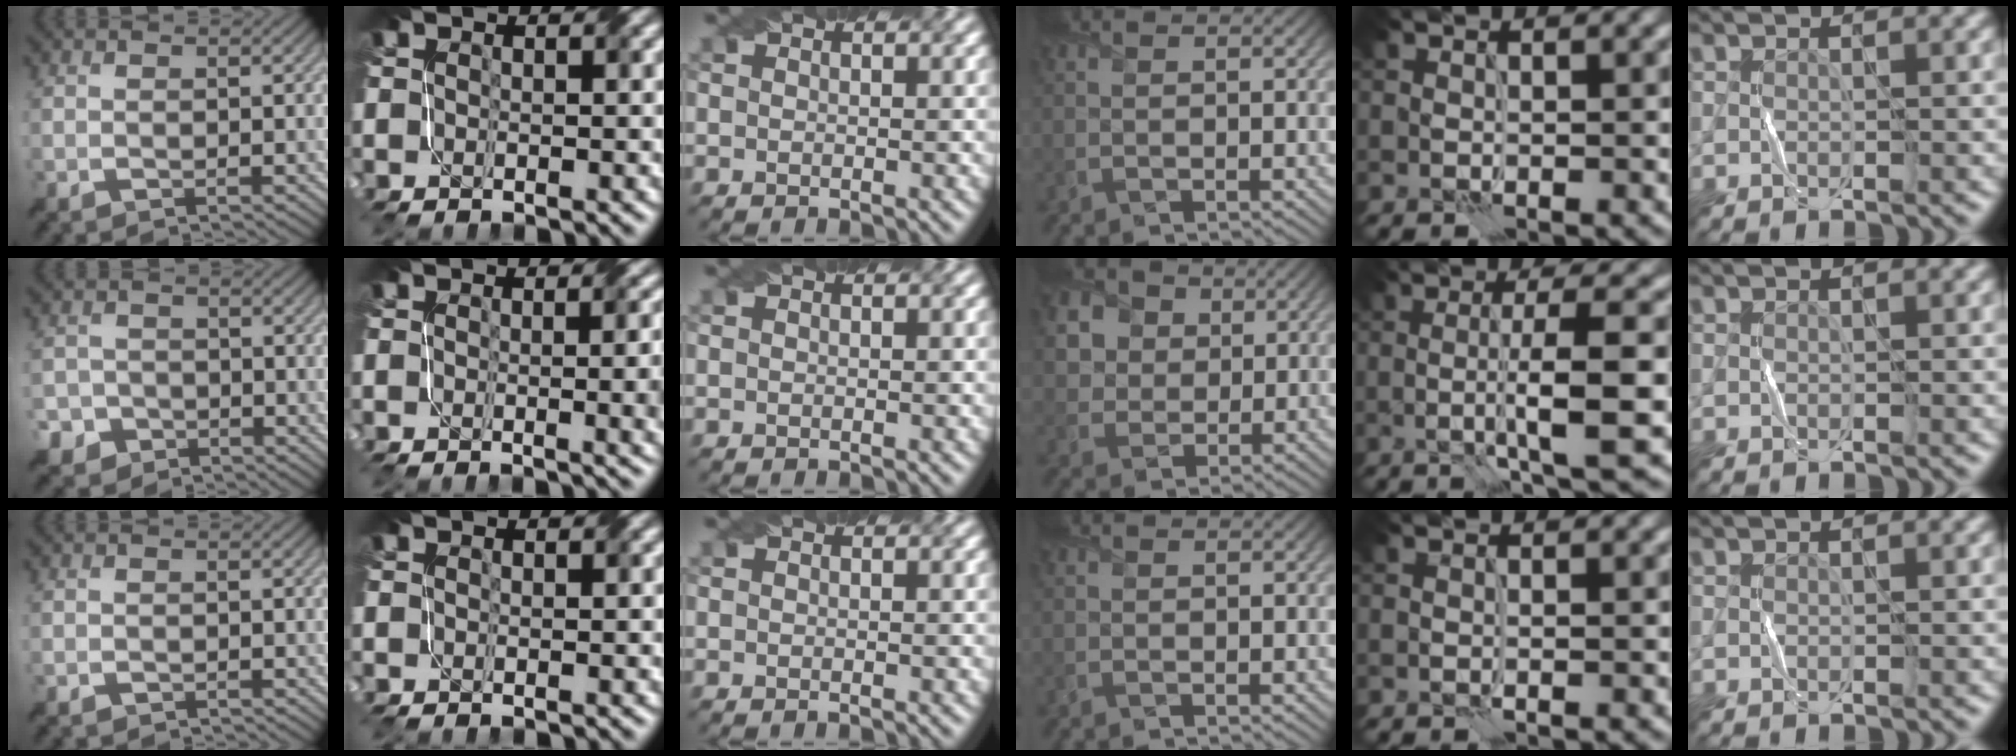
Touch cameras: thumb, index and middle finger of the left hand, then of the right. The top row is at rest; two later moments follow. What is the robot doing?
{"motion": "fold", "object": "bubble wrap"}